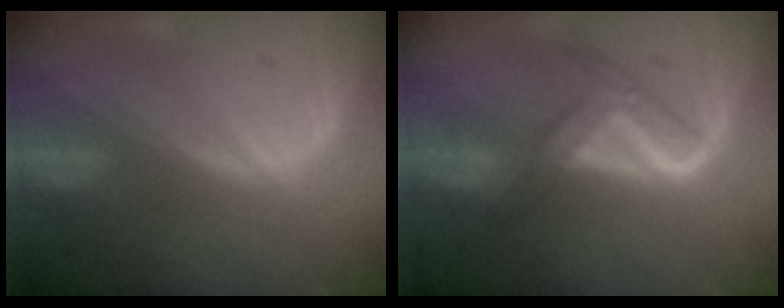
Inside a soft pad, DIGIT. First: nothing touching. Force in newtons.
{"total": 5.7, "press": 5.7, "slide": 0.3}